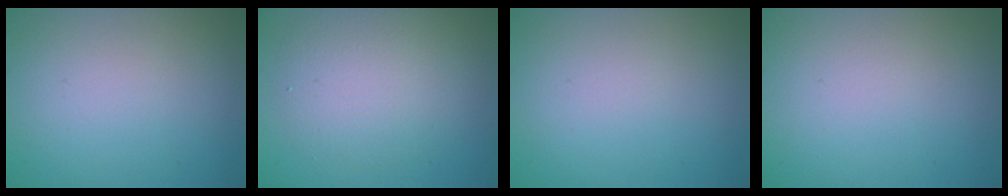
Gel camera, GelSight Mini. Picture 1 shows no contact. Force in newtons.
{"total": 4.5, "press": 4.5, "slide": 0.4}
{"total": 0.0}
{"total": 0.0}